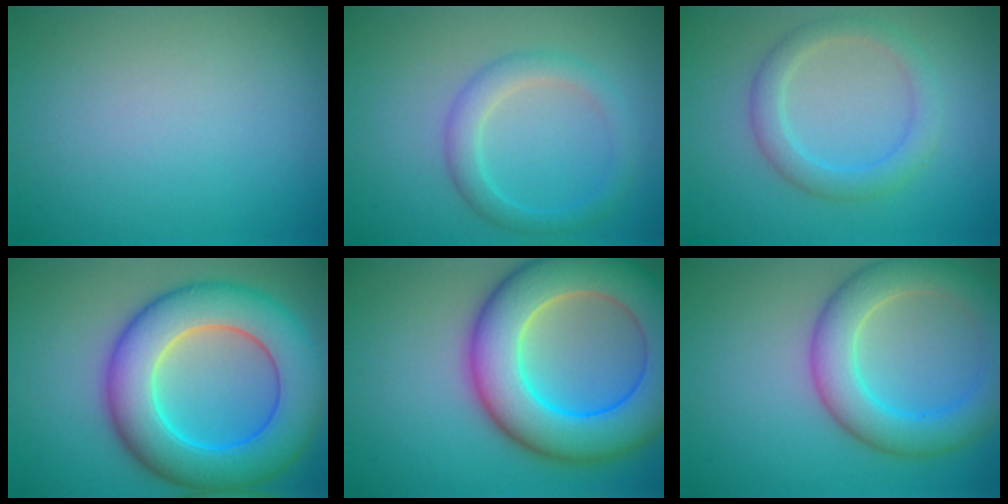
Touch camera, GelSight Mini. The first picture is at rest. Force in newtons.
{"total": 2.8, "press": 2.8, "slide": 0.1}
{"total": 1.9, "press": 1.9, "slide": 0.2}
{"total": 10.7, "press": 10.7, "slide": 0.4}
{"total": 11.9, "press": 11.9, "slide": 0.5}
{"total": 6.1, "press": 6.1, "slide": 0.2}